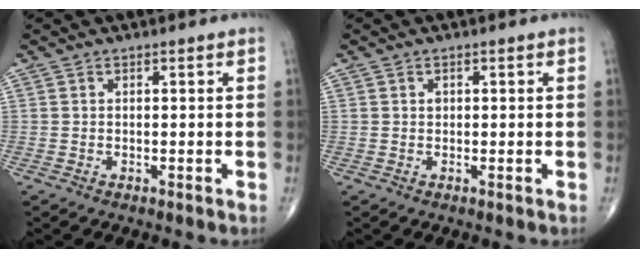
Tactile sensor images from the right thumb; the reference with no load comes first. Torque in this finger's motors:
{"motor_torque": [-0.21, 0.24, -0.07, 0.16, 0.04]}